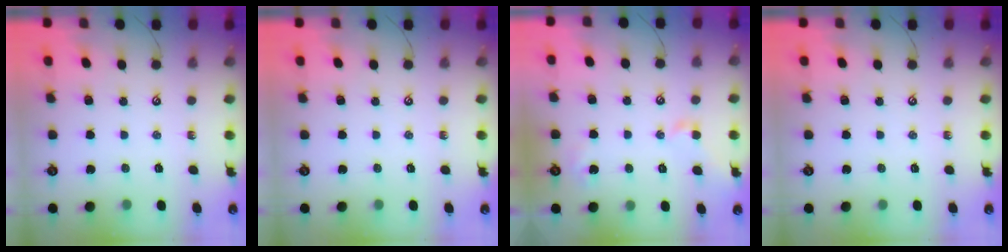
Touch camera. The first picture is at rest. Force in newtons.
{"total": 0.0}
{"total": 2.2, "press": 2.1, "slide": 0.6}
{"total": 0.0}